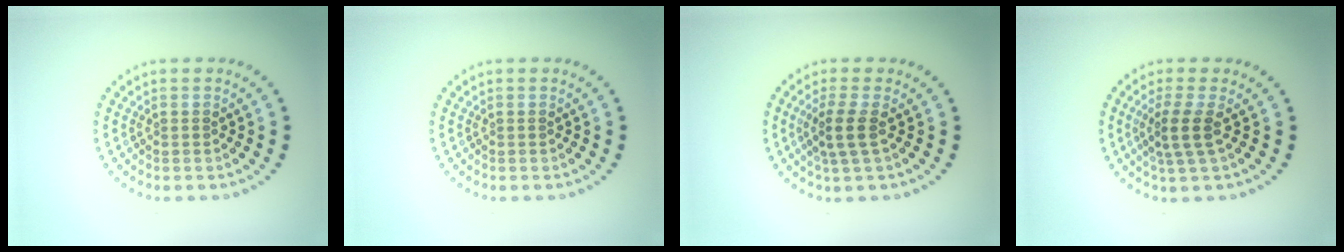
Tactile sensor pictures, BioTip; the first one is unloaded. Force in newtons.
{"total": 0.0}
{"total": 2.3, "press": 1.9, "slide": 1.3}
{"total": 2.5, "press": 2.0, "slide": 1.6}